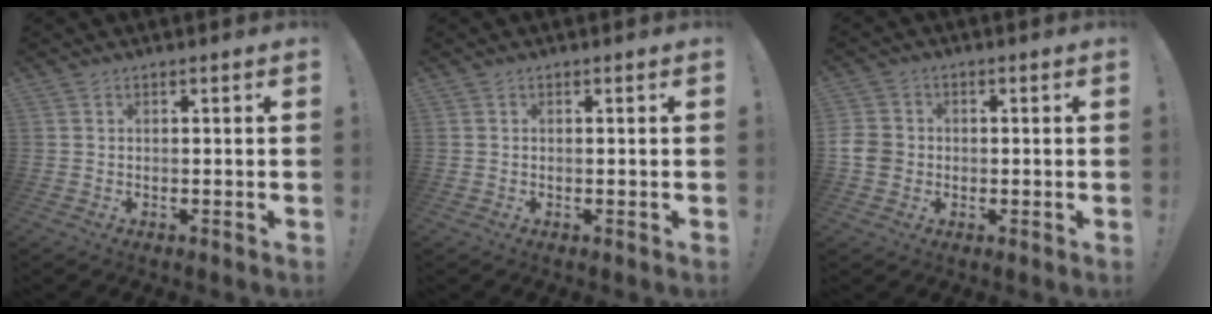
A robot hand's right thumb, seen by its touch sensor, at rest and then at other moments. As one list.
[{"total": 0.0}, {"total": 6.6, "force": [-1.3, 5.8, 2.8], "torque": [-0.055, 0.012, -0.023]}]